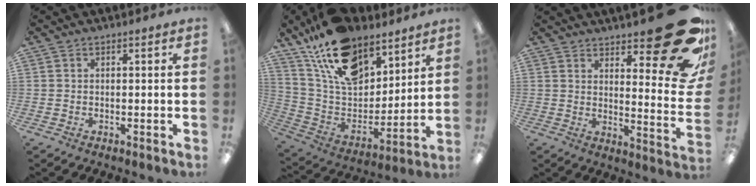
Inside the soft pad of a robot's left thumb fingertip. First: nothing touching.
{"total": 20.3, "force": [13.8, 10.7, 10.3], "torque": [-0.198, -0.071, 0.252]}
{"total": 21.4, "force": [13.5, 6.3, 15.4], "torque": [-0.187, -0.097, 0.221]}